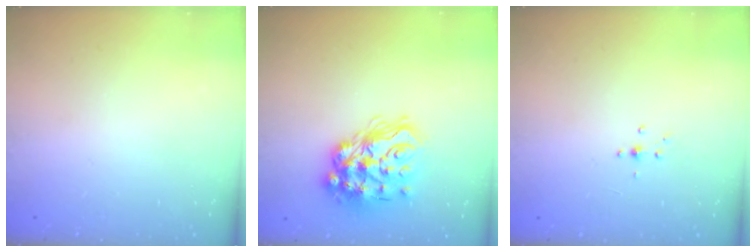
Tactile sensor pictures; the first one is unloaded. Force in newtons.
{"total": 18.1, "press": 18.1, "slide": 1.3}
{"total": 3.6, "press": 3.5, "slide": 0.6}